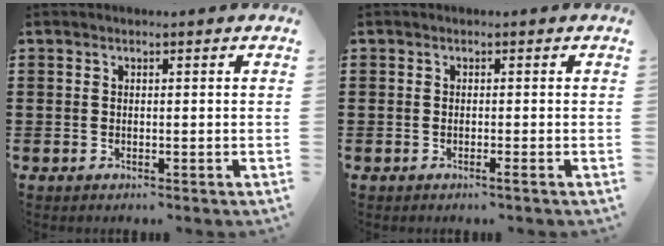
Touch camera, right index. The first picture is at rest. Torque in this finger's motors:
{"motor_torque": [0.38, -0.05, 0.08, 0.02]}